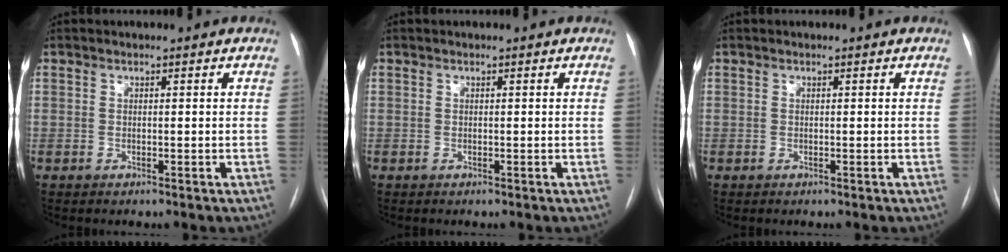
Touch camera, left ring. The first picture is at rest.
{"total": 0.0}
{"total": 0.0}